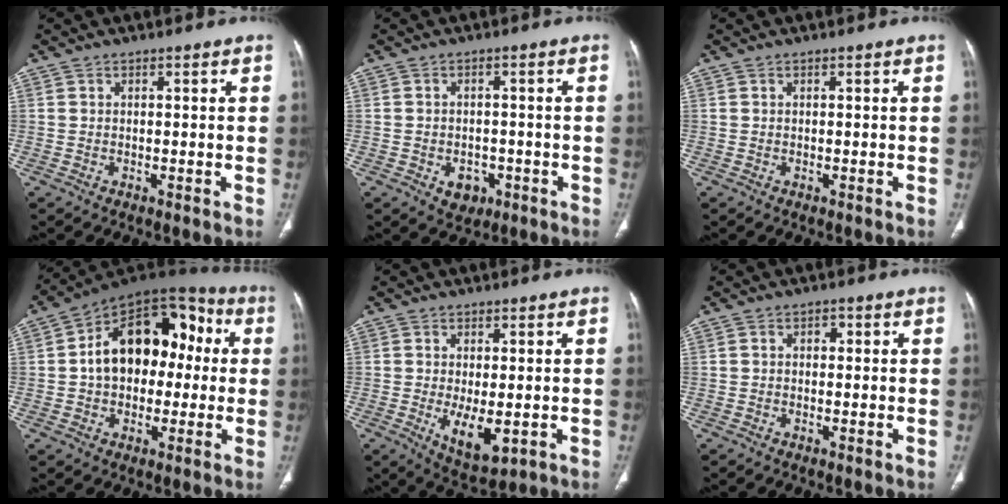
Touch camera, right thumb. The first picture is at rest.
{"total": 4.2, "force": [-1.7, 3.3, 2.0], "torque": [-0.011, 0.009, -0.013]}
{"total": 0.0}
{"total": 19.4, "force": [1.6, 12.9, 14.4], "torque": [-0.180, 0.049, 0.018]}
{"total": 7.5, "force": [-1.5, 3.4, 6.6], "torque": [-0.105, -0.019, -0.013]}
{"total": 1.3, "force": [0.1, 1.0, 0.8], "torque": [-0.003, 0.004, -0.004]}